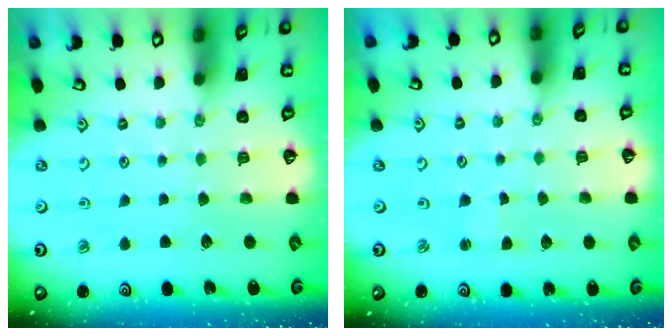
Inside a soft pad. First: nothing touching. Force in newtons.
{"total": 0.9, "press": 0.9, "slide": 0.2}